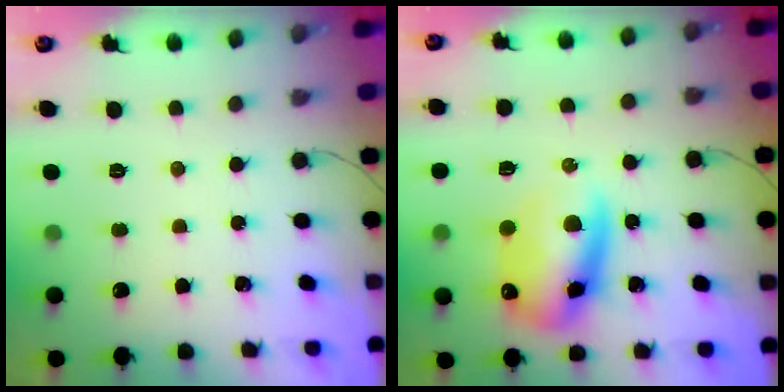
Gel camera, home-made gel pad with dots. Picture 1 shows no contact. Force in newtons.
{"total": 12.4, "press": 11.9, "slide": 3.2}